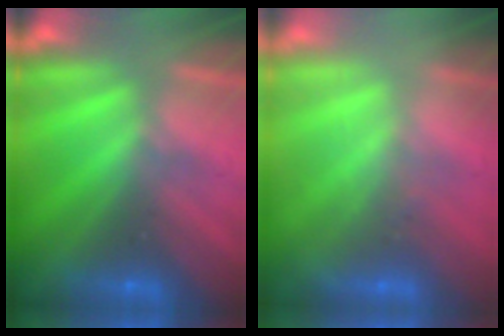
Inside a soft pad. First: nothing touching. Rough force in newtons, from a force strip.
{"total": 3.0}